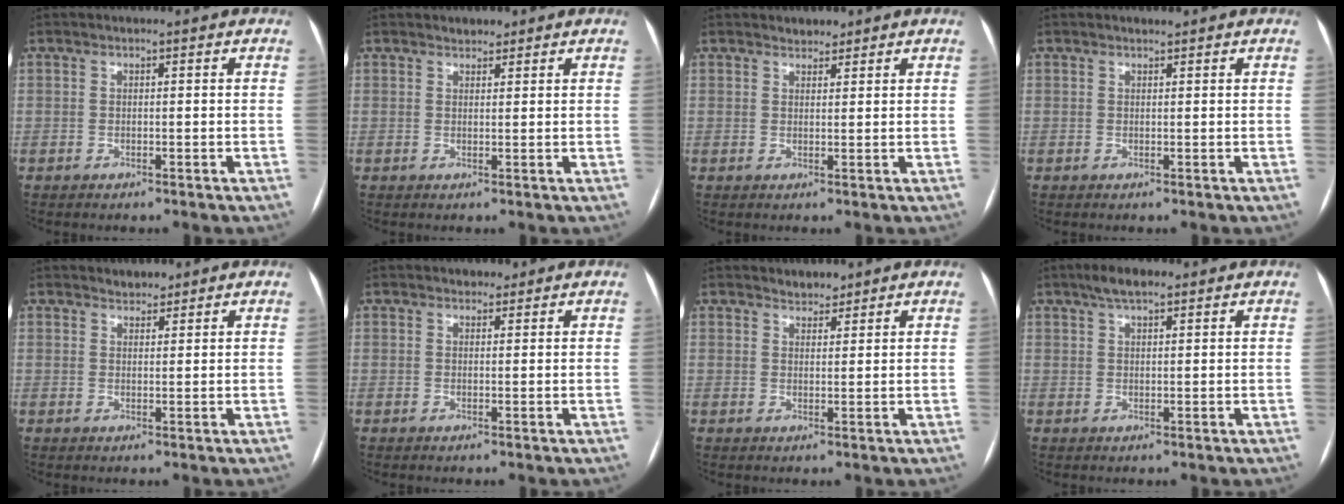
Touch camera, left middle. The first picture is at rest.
{"total": 1.5, "force": [1.2, 0.8, 0.3], "torque": [-0.007, 0.004, 0.018]}
{"total": 1.7, "force": [1.4, 0.8, 0.2], "torque": [-0.005, 0.003, 0.021]}
{"total": 0.5, "force": [0.5, -0.1, 0.2], "torque": [-0.009, -0.001, 0.011]}
{"total": 1.8, "force": [1.6, 0.8, 0.1], "torque": [-0.004, 0.004, 0.025]}
{"total": 1.4, "force": [1.1, 0.9, 0.2], "torque": [-0.004, 0.003, 0.013]}
{"total": 2.1, "force": [1.9, 0.9, 0.1], "torque": [-0.003, 0.003, 0.031]}
{"total": 4.0, "force": [2.8, 1.2, 2.5], "torque": [-0.051, 0.015, 0.048]}